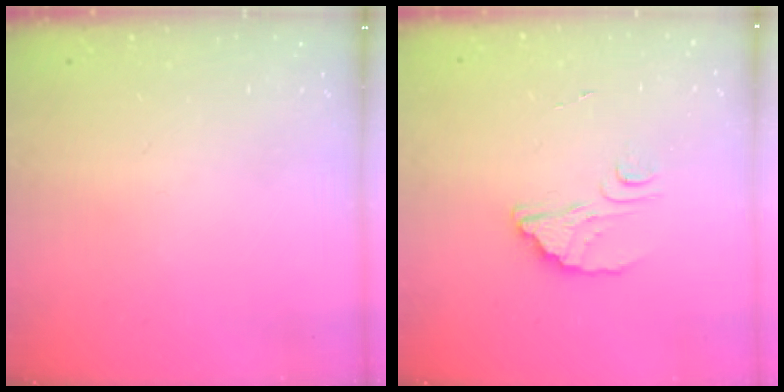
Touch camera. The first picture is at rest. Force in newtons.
{"total": 2.3, "press": 2.3, "slide": 0.1}